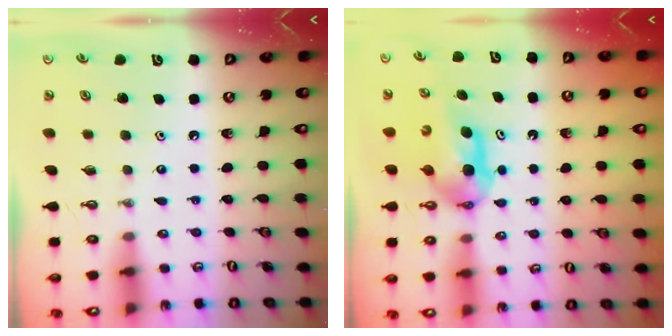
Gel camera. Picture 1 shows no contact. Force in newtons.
{"total": 6.7, "press": 6.6, "slide": 1.5}